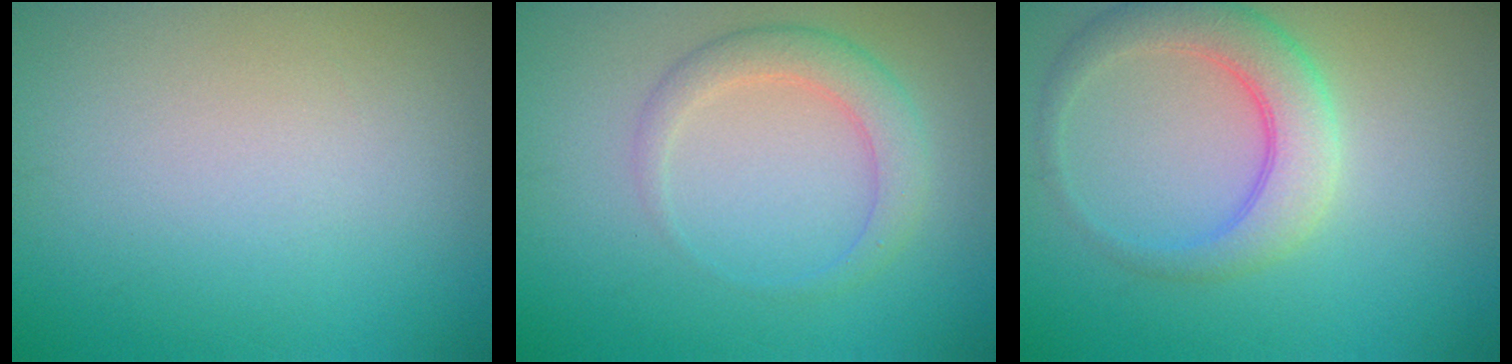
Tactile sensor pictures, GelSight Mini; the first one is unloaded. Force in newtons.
{"total": 3.0, "press": 3.0, "slide": 0.1}
{"total": 4.3, "press": 4.3, "slide": 0.3}